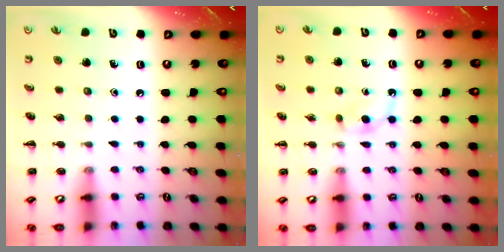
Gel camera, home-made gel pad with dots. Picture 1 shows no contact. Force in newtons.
{"total": 3.8, "press": 3.4, "slide": 1.8}